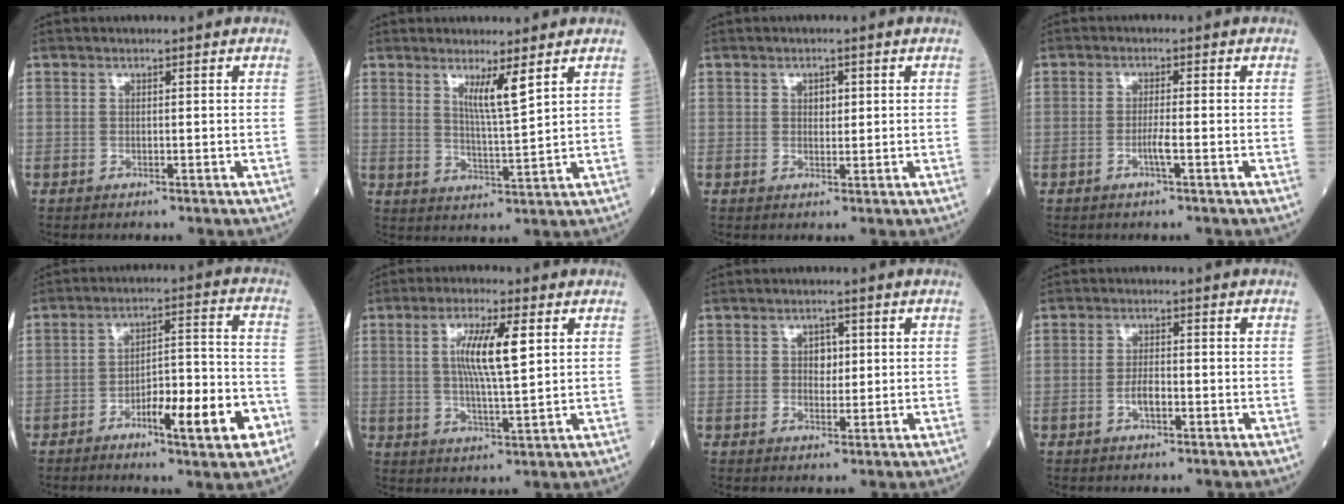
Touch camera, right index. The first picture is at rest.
{"total": 4.8, "force": [2.8, -0.5, 3.8], "torque": [-0.068, -0.018, 0.051]}
{"total": 1.5, "force": [0.5, 1.0, 1.0], "torque": [-0.009, 0.000, 0.006]}
{"total": 2.0, "force": [-0.9, -0.2, 1.8], "torque": [-0.039, -0.001, -0.017]}
{"total": 11.9, "force": [-5.6, 2.2, 10.3], "torque": [-0.153, 0.022, -0.079]}
{"total": 8.4, "force": [2.2, 1.0, 8.0], "torque": [-0.150, 0.004, 0.040]}
{"total": 2.5, "force": [0.5, 1.8, 1.8], "torque": [-0.022, 0.001, 0.008]}
{"total": 2.5, "force": [-0.9, 0.8, 2.2], "torque": [-0.041, 0.003, -0.016]}